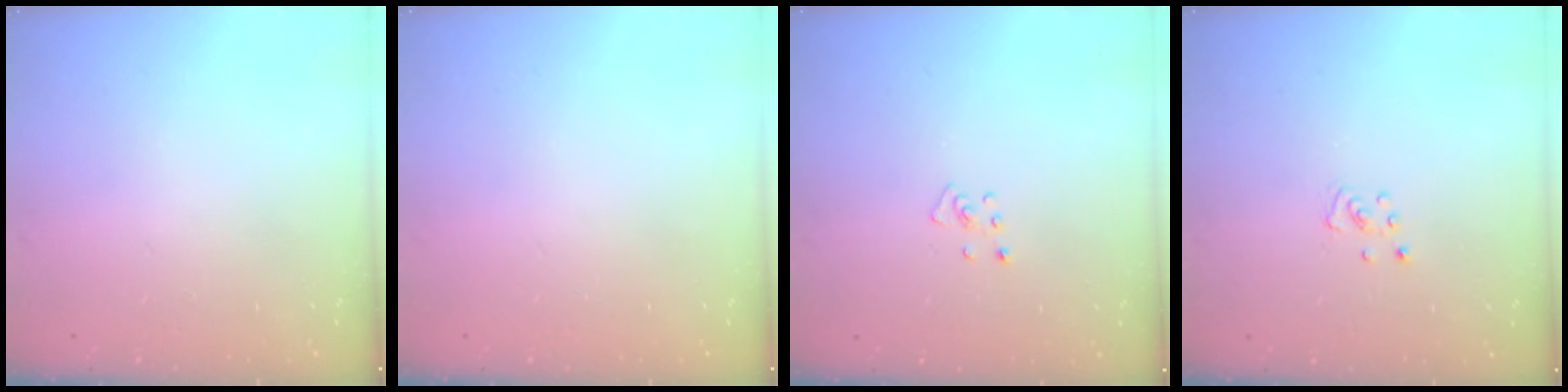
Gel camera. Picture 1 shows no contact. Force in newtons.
{"total": 0.0}
{"total": 3.6, "press": 3.6, "slide": 0.2}
{"total": 3.3, "press": 3.3, "slide": 0.3}